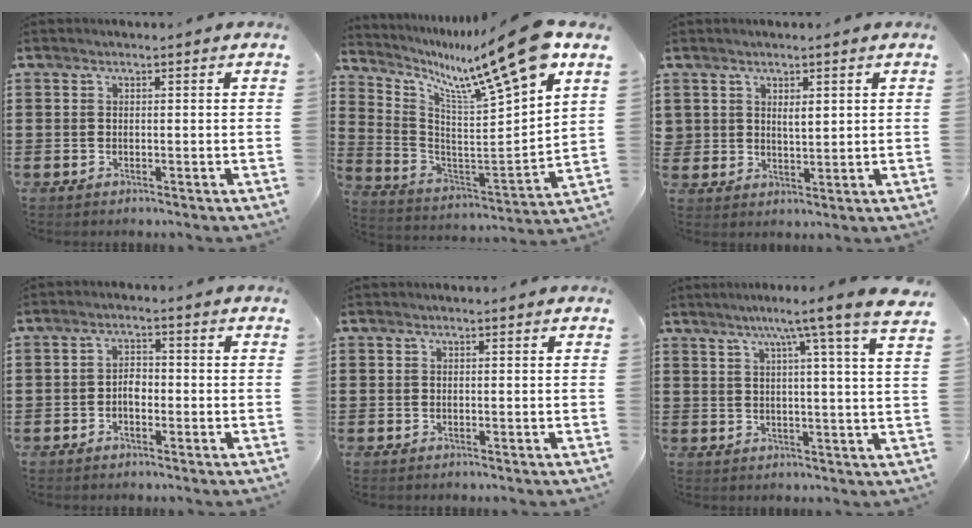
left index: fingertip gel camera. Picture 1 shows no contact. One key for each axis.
{"total": 13.4, "fx": 9.8, "fy": 0.3, "fz": 9.1, "tx": -0.173, "ty": -0.078, "tz": 0.147}
{"total": 2.0, "fx": 1.3, "fy": 1.4, "fz": 0.7, "tx": -0.012, "ty": 0.002, "tz": 0.022}
{"total": 2.4, "fx": -1.0, "fy": 1.3, "fz": 1.7, "tx": -0.034, "ty": 0.006, "tz": -0.021}
{"total": 0.0}
{"total": 7.5, "fx": 4.8, "fy": -1.2, "fz": 5.6, "tx": -0.101, "ty": -0.028, "tz": 0.070}